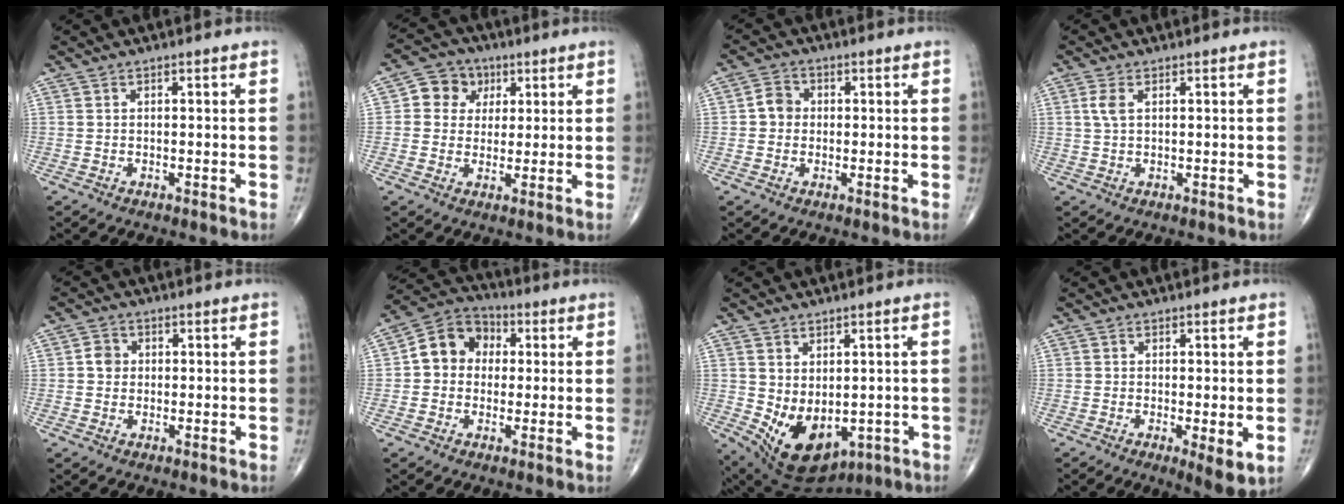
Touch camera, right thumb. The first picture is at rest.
{"total": 7.3, "force": [2.1, 6.5, 2.7], "torque": [-0.006, 0.001, 0.027]}
{"total": 3.6, "force": [0.0, 3.2, 1.6], "torque": [-0.013, 0.008, -0.008]}
{"total": 2.5, "force": [0.8, 1.2, 2.1], "torque": [-0.054, 0.009, 0.018]}
{"total": 2.7, "force": [0.2, 2.5, 1.1], "torque": [-0.005, 0.004, -0.001]}
{"total": 9.3, "force": [0.9, 8.0, 4.8], "torque": [-0.053, 0.025, -0.002]}
{"total": 11.9, "force": [-2.0, 7.8, 8.8], "torque": [-0.125, -0.007, 0.001]}
{"total": 4.4, "force": [-0.8, 1.2, 4.2], "torque": [-0.066, -0.015, -0.014]}